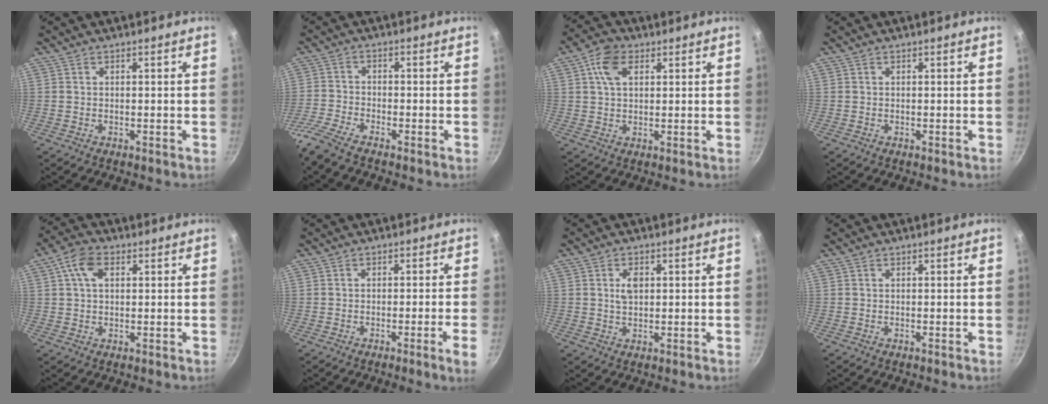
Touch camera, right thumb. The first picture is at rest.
{"total": 5.5, "force": [-4.5, 0.7, 3.1], "torque": [-0.082, 0.017, -0.103]}
{"total": 6.4, "force": [2.5, 4.0, 4.3], "torque": [-0.065, 0.005, 0.039]}
{"total": 0.0}
{"total": 6.0, "force": [2.0, 3.8, 4.2], "torque": [-0.075, 0.009, 0.030]}
{"total": 3.8, "force": [-1.6, -0.6, 3.4], "torque": [-0.058, 0.008, -0.022]}
{"total": 3.3, "force": [0.8, 2.2, 2.3], "torque": [-0.026, -0.002, 0.013]}
{"total": 0.0}